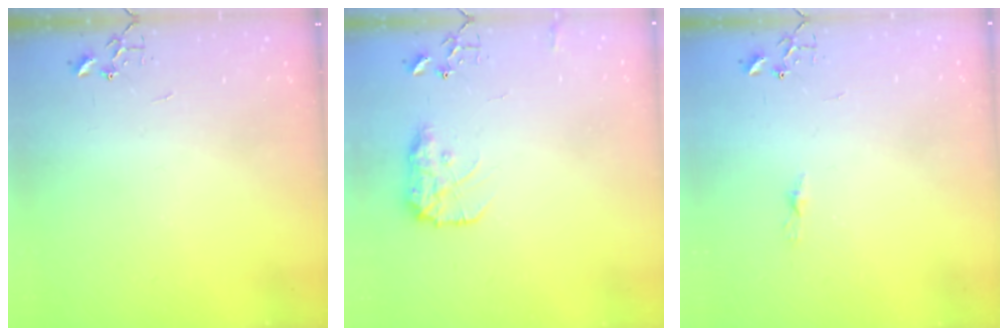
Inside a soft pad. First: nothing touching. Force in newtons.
{"total": 10.8, "press": 10.8, "slide": 0.4}
{"total": 3.8, "press": 3.7, "slide": 0.3}